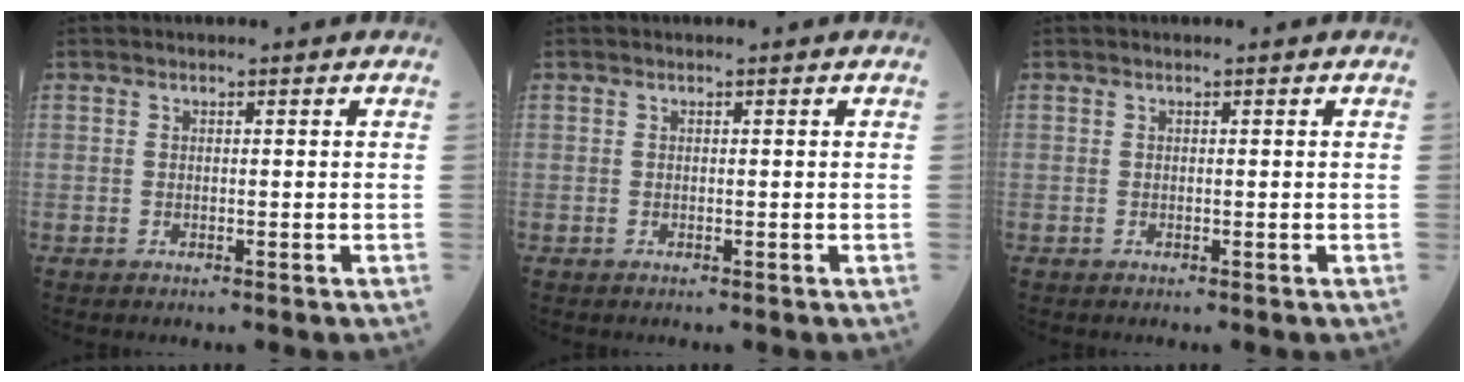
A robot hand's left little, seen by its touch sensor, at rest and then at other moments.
{"total": 0.0}
{"total": 0.0}